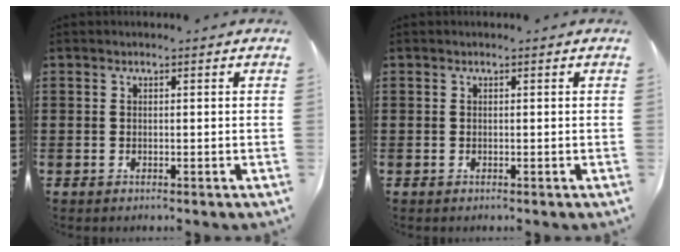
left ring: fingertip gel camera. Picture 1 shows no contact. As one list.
[{"total": 0.0}]